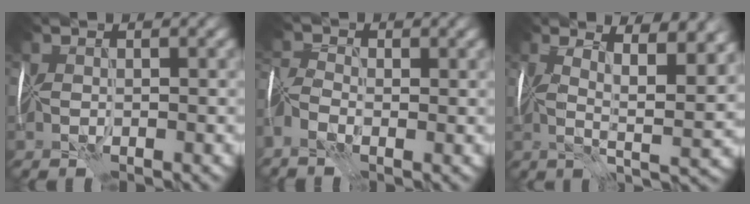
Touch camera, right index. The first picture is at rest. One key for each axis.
{"total": 3.7, "fx": -1.9, "fy": 1.9, "fz": 2.5, "tx": -0.061, "ty": -0.007, "tz": -0.040}
{"total": 8.5, "fx": 3.4, "fy": 2.0, "fz": 7.5, "tx": -0.095, "ty": 0.002, "tz": 0.048}